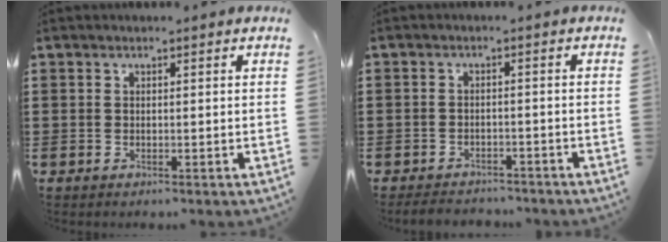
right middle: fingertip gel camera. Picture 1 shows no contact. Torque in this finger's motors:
{"motor_torque": [1.28, -0.30, -0.16, -0.06]}